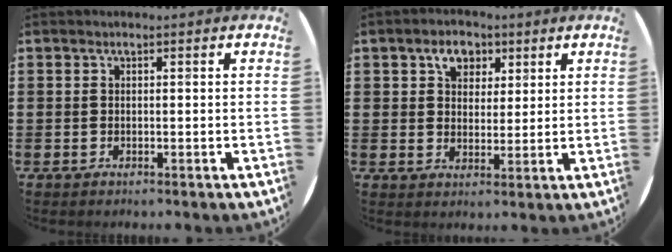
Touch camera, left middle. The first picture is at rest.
{"total": 4.4, "force": [2.5, 3.0, 1.9], "torque": [-0.025, 0.004, 0.040]}